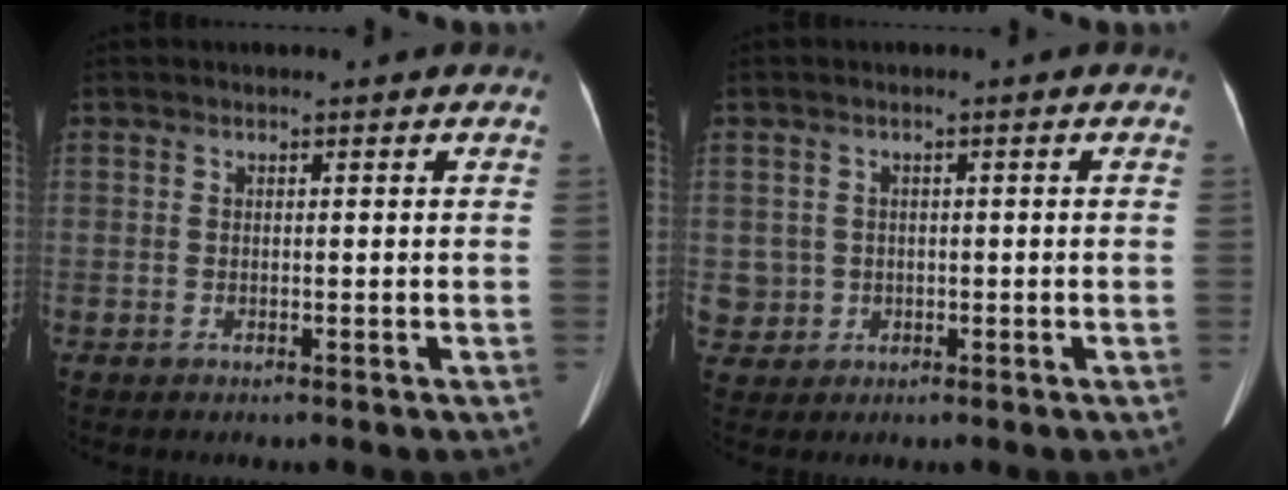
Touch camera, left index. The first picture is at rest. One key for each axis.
{"total": 4.7, "fx": -0.3, "fy": 4.7, "fz": 0.1, "tx": -0.008, "ty": 0.012, "tz": 0.003}